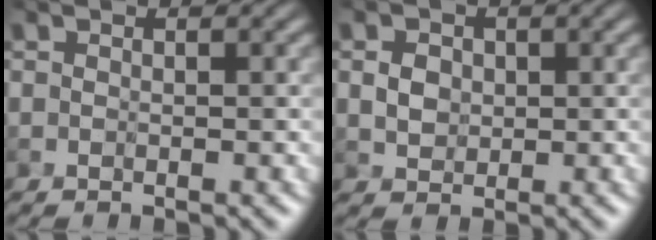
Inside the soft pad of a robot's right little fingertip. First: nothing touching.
{"total": 2.1, "force": [0.1, 1.8, 1.2], "torque": [-0.024, -0.002, 0.003]}